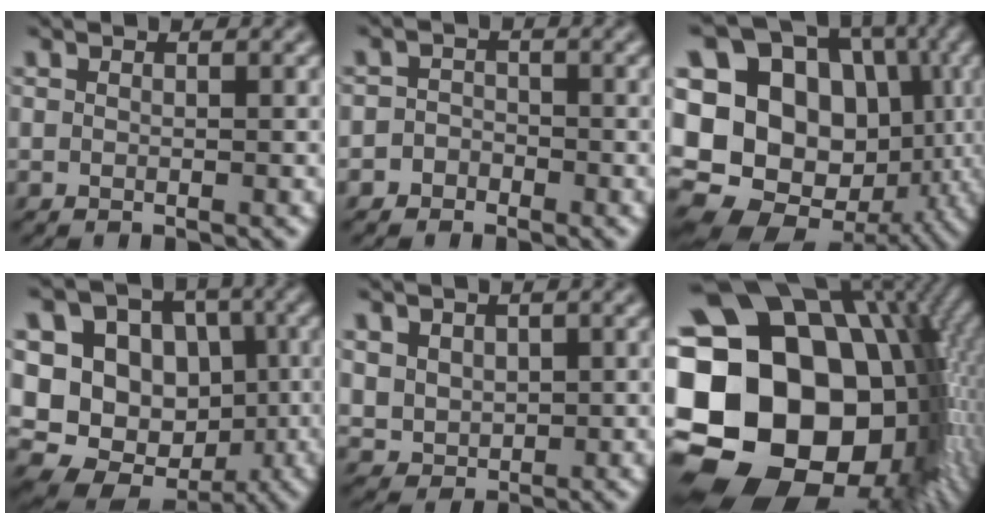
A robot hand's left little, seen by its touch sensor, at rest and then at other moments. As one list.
[{"total": 2.3, "force": [-1.3, 1.9, 0.0], "torque": [0.032, 0.011, -0.039]}, {"total": 18.2, "force": [-0.2, 15.0, 10.2], "torque": [-0.195, 0.004, -0.008]}, {"total": 15.3, "force": [0.3, 13.5, 7.3], "torque": [-0.158, 0.026, 0.002]}, {"total": 2.4, "force": [0.9, 2.0, 1.0], "torque": [-0.039, -0.008, 0.025]}, {"total": 23.3, "force": [-1.4, 17.8, 15.0], "torque": [-0.265, -0.028, -0.037]}]